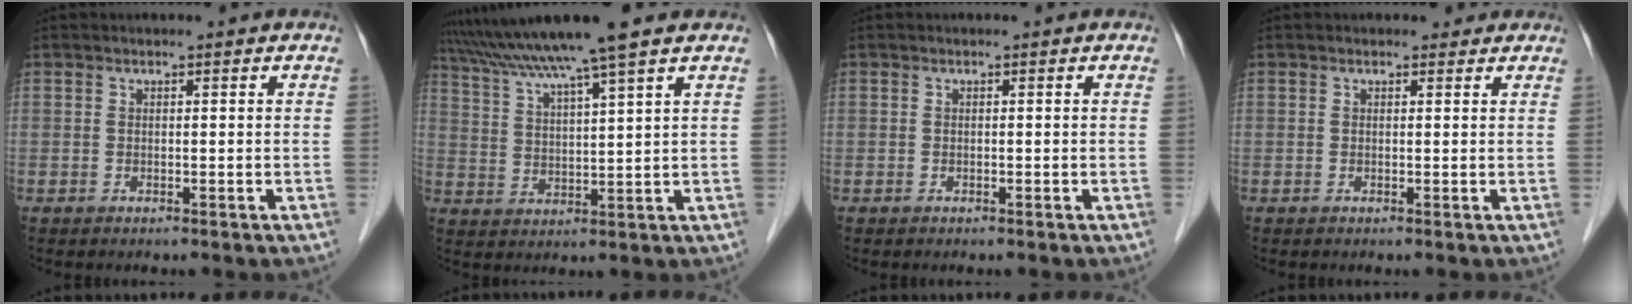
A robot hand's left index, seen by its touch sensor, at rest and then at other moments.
{"total": 11.5, "force": [9.3, -1.8, 6.5], "torque": [-0.117, 0.019, 0.156]}
{"total": 0.0}
{"total": 1.5, "force": [1.2, 0.8, 0.2], "torque": [0.001, 0.003, 0.010]}